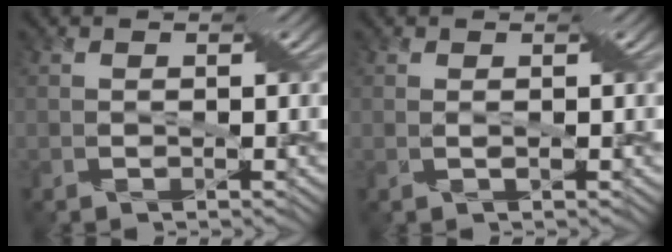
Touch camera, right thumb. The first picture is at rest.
{"total": 0.8, "force": [0.1, -0.2, 0.7], "torque": [-0.028, -0.005, 0.006]}